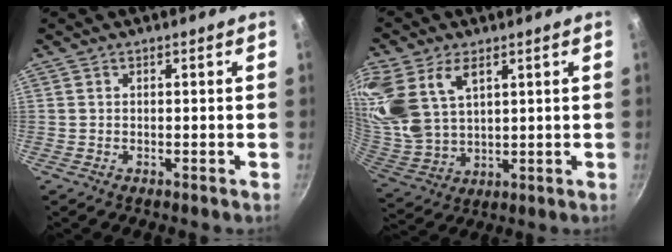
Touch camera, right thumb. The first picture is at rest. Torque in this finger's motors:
{"motor_torque": [-0.33, 2.24, 0.70, 0.72, 0.21]}